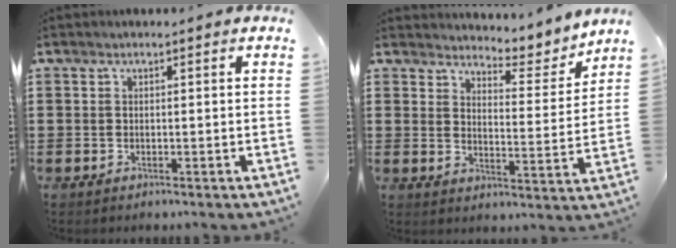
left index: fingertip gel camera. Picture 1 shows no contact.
{"total": 4.7, "force": [4.5, 0.8, 1.0], "torque": [-0.024, -0.045, 0.068]}